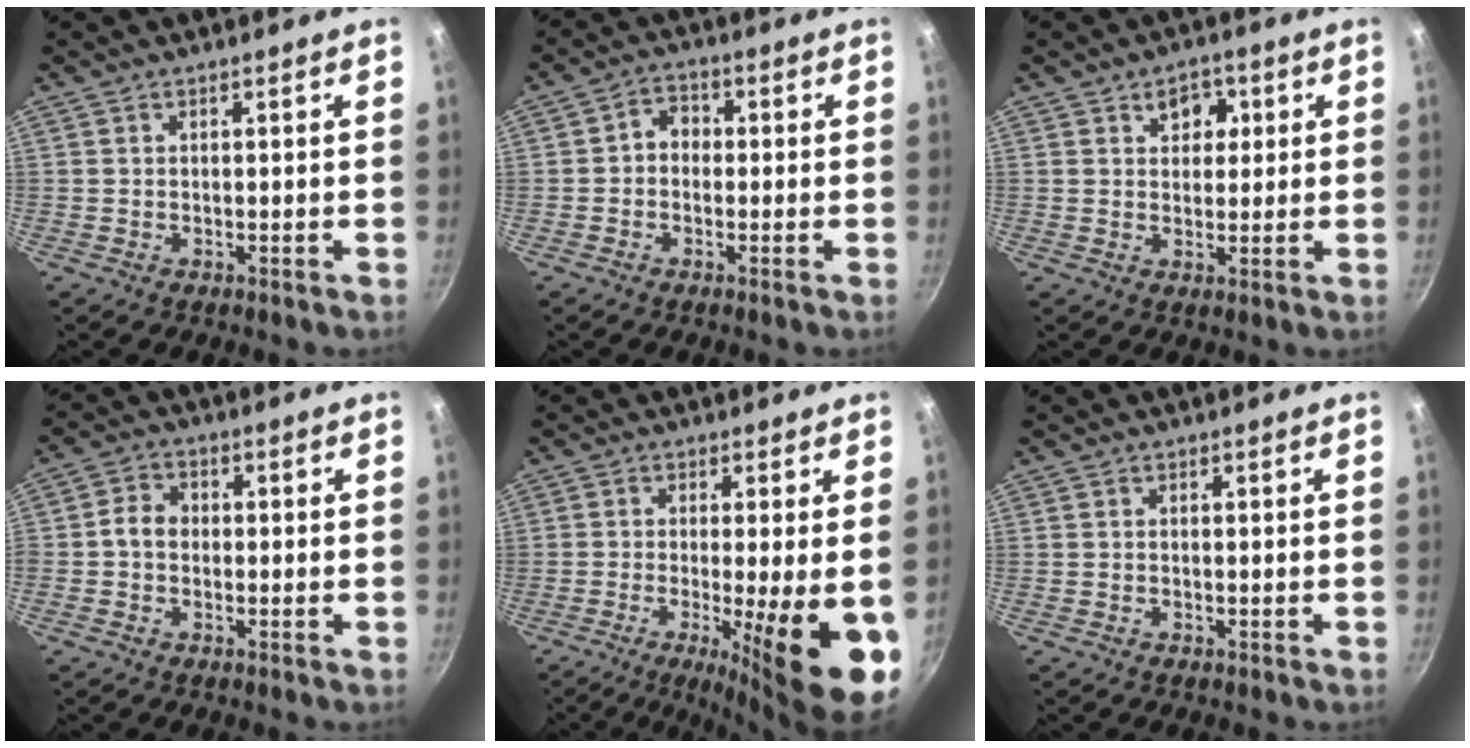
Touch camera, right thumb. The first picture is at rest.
{"total": 4.0, "force": [-0.3, 3.4, 2.1], "torque": [-0.011, 0.012, -0.015]}
{"total": 5.2, "force": [1.9, 3.9, 2.8], "torque": [-0.005, -0.005, 0.025]}
{"total": 4.3, "force": [-0.5, 3.3, 2.6], "torque": [-0.040, 0.015, -0.023]}
{"total": 14.7, "force": [-3.9, 2.6, 14.0], "torque": [-0.202, -0.012, -0.052]}
{"total": 0.0}